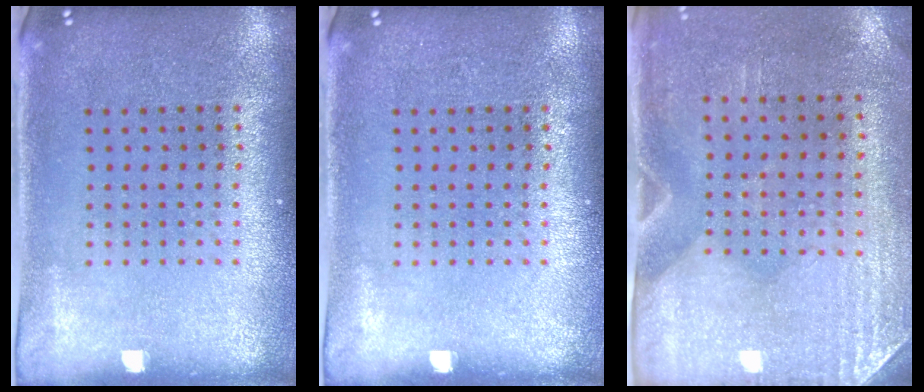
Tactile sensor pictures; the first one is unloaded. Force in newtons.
{"total": 0.0}
{"total": 2.9, "press": 2.5, "slide": 1.5}